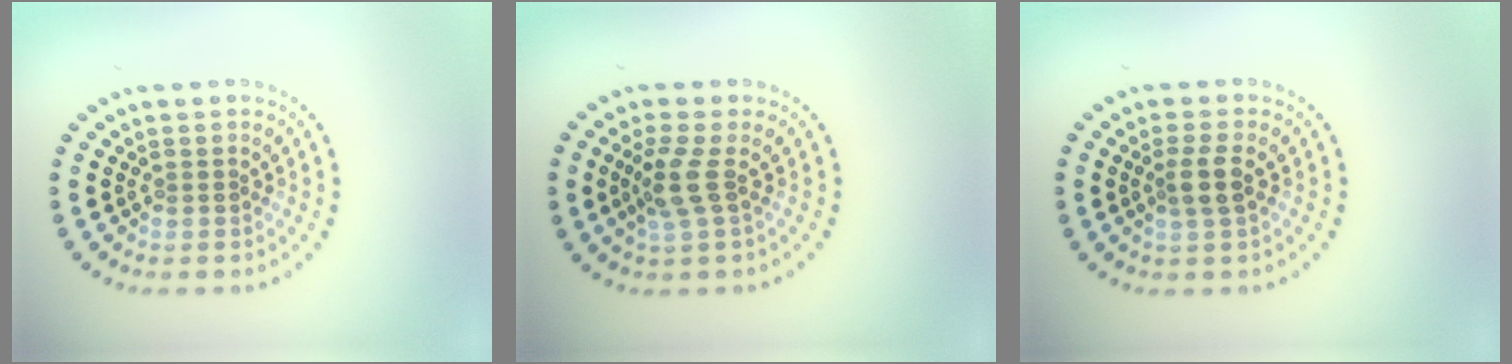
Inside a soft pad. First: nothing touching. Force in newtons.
{"total": 2.6, "press": 2.0, "slide": 1.6}
{"total": 2.2, "press": 1.9, "slide": 1.1}